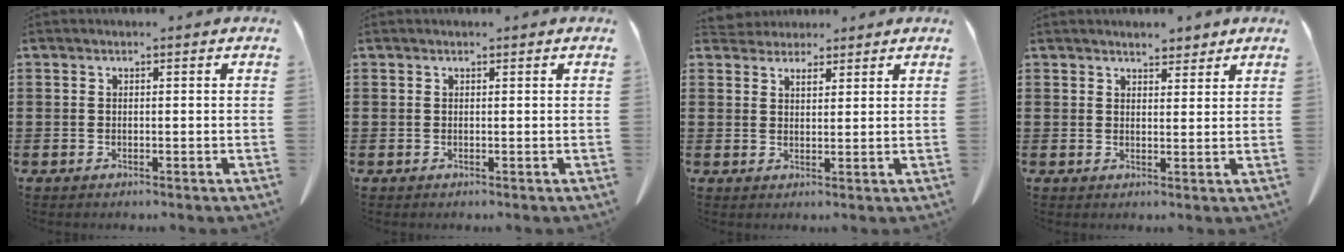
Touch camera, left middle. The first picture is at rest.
{"total": 0.0}
{"total": 2.8, "force": [2.6, 1.1, 0.1], "torque": [-0.010, 0.000, 0.049]}
{"total": 3.2, "force": [3.1, 0.9, 0.6], "torque": [-0.009, -0.005, 0.056]}